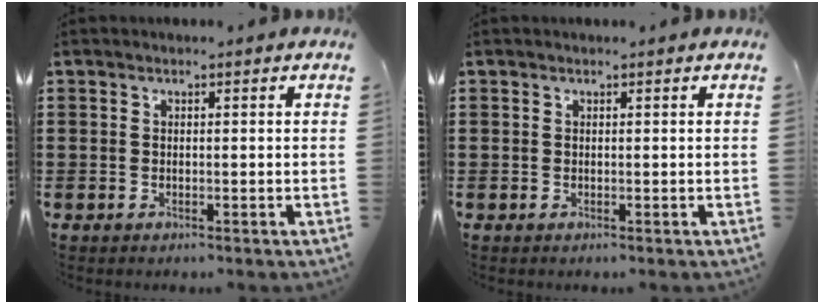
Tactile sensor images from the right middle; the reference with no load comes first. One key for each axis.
{"total": 0.0}